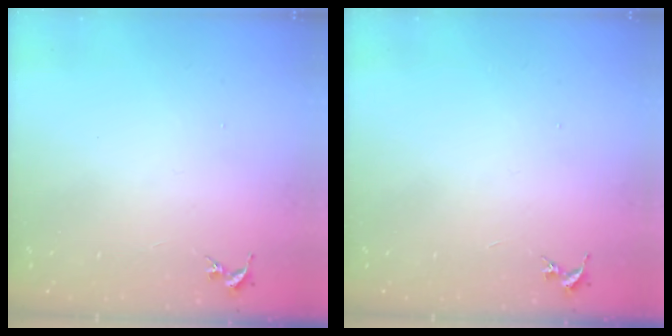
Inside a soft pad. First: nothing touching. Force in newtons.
{"total": 0.0}